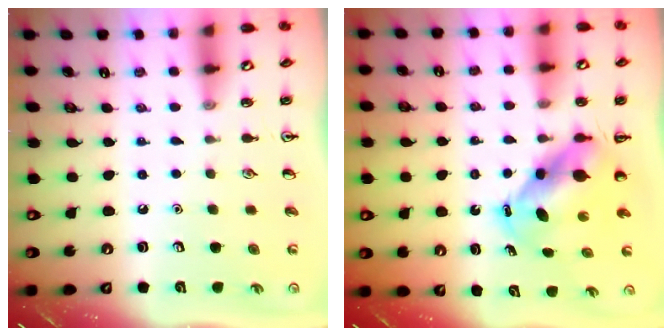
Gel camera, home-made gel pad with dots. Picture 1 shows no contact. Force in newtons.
{"total": 6.6, "press": 6.3, "slide": 1.9}